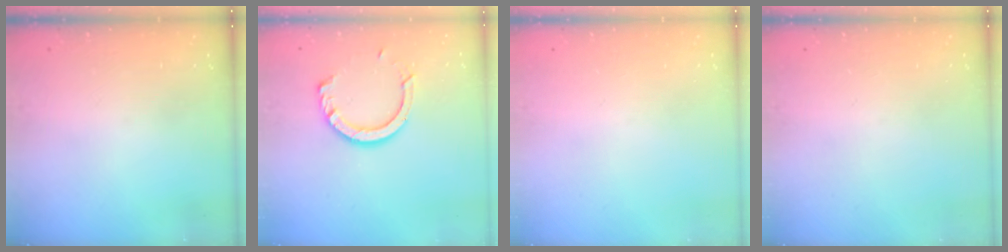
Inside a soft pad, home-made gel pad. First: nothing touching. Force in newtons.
{"total": 10.0, "press": 10.0, "slide": 0.9}
{"total": 0.0}
{"total": 0.0}